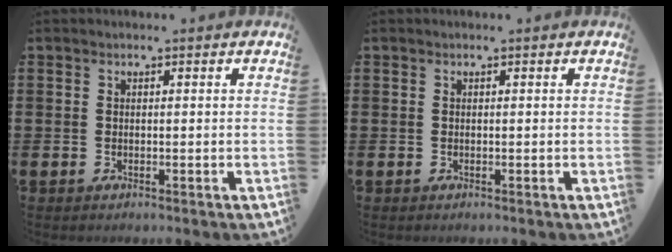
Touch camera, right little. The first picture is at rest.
{"total": 0.0}